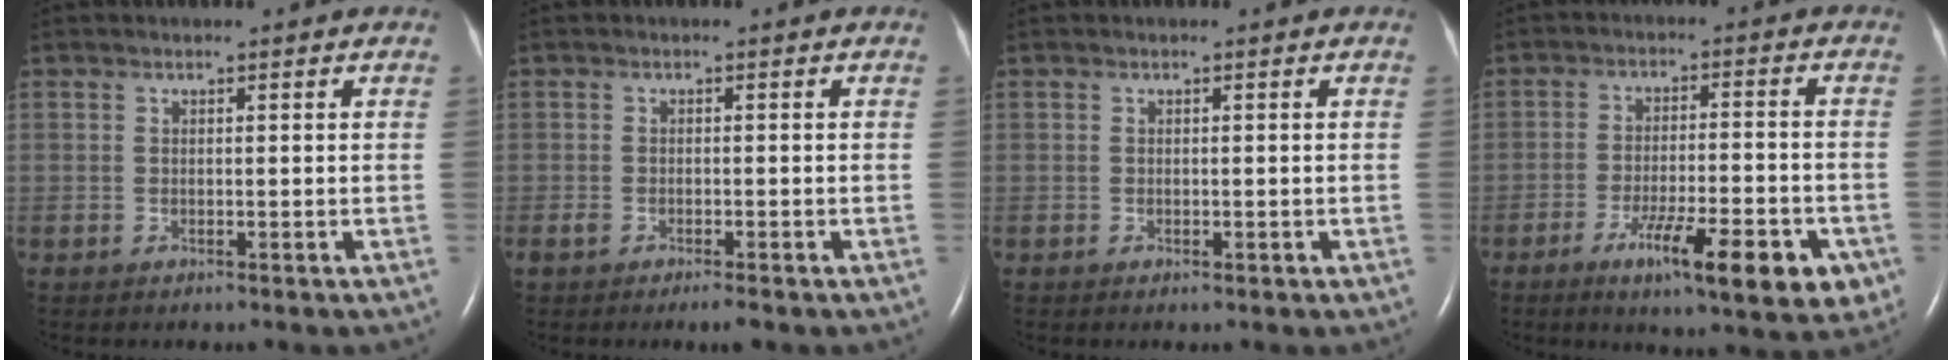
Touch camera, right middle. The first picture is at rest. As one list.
[{"total": 2.3, "force": [-1.6, 0.5, 1.5], "torque": [-0.032, -0.005, -0.025]}, {"total": 0.5, "force": [-0.2, 0.3, 0.4], "torque": [-0.006, -0.001, -0.002]}, {"total": 13.4, "force": [-6.7, 2.7, 11.3], "torque": [-0.141, -0.008, -0.091]}]